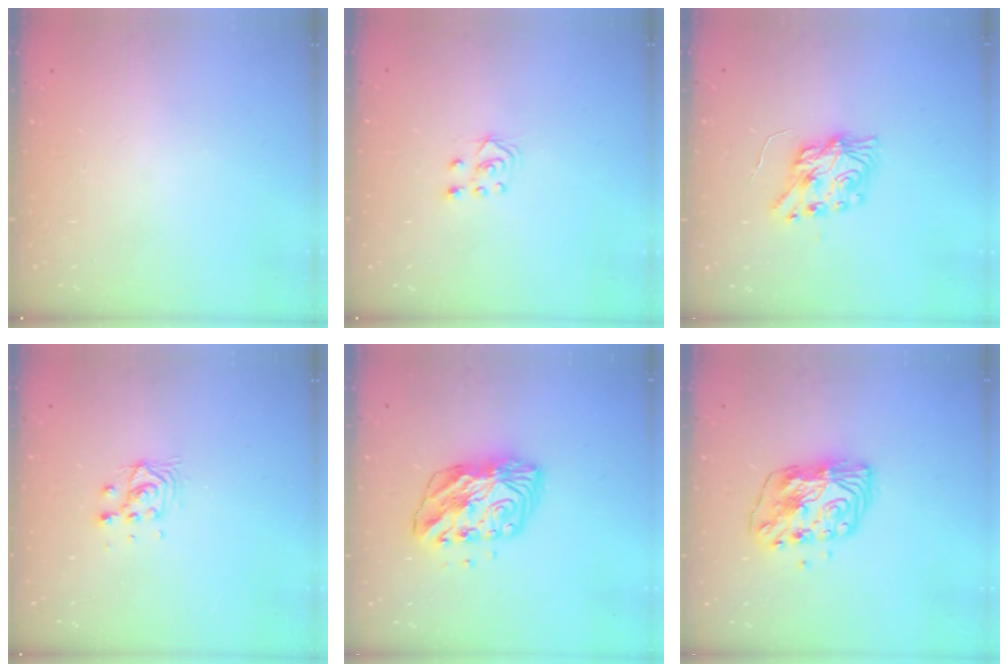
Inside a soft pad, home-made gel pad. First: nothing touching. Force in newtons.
{"total": 3.9, "press": 3.8, "slide": 0.7}
{"total": 8.1, "press": 8.1, "slide": 0.2}
{"total": 6.4, "press": 6.4, "slide": 0.2}
{"total": 10.7, "press": 10.7, "slide": 1.2}
{"total": 11.4, "press": 11.4, "slide": 0.8}